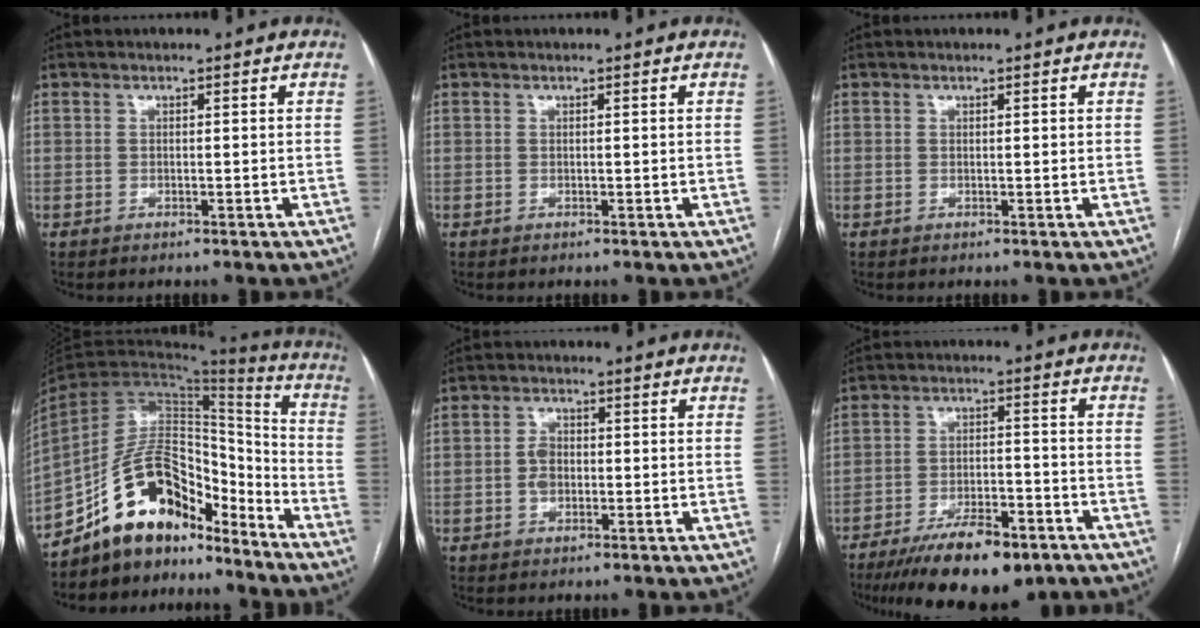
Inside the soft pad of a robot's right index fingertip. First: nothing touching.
{"total": 0.0}
{"total": 0.0}
{"total": 14.6, "force": [-11.5, 6.1, 6.6], "torque": [-0.115, 0.053, -0.201]}
{"total": 2.9, "force": [-0.4, 2.1, 2.0], "torque": [-0.038, 0.007, -0.009]}
{"total": 13.7, "force": [-9.5, 4.2, 8.9], "torque": [-0.146, -0.011, -0.155]}